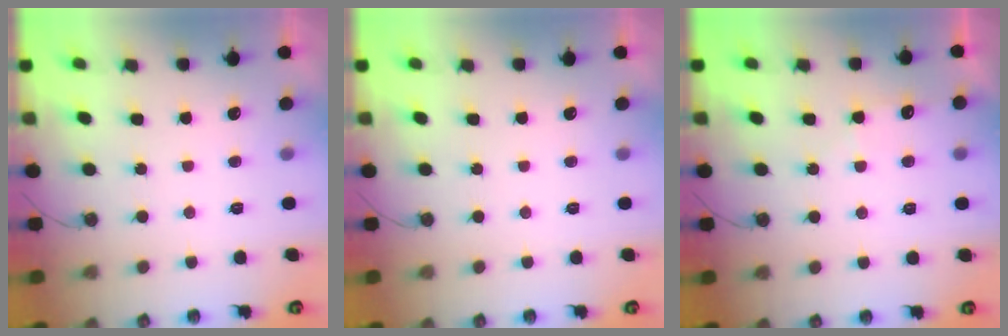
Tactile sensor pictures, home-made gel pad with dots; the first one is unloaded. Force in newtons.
{"total": 0.0}
{"total": 5.5, "press": 5.5, "slide": 0.6}